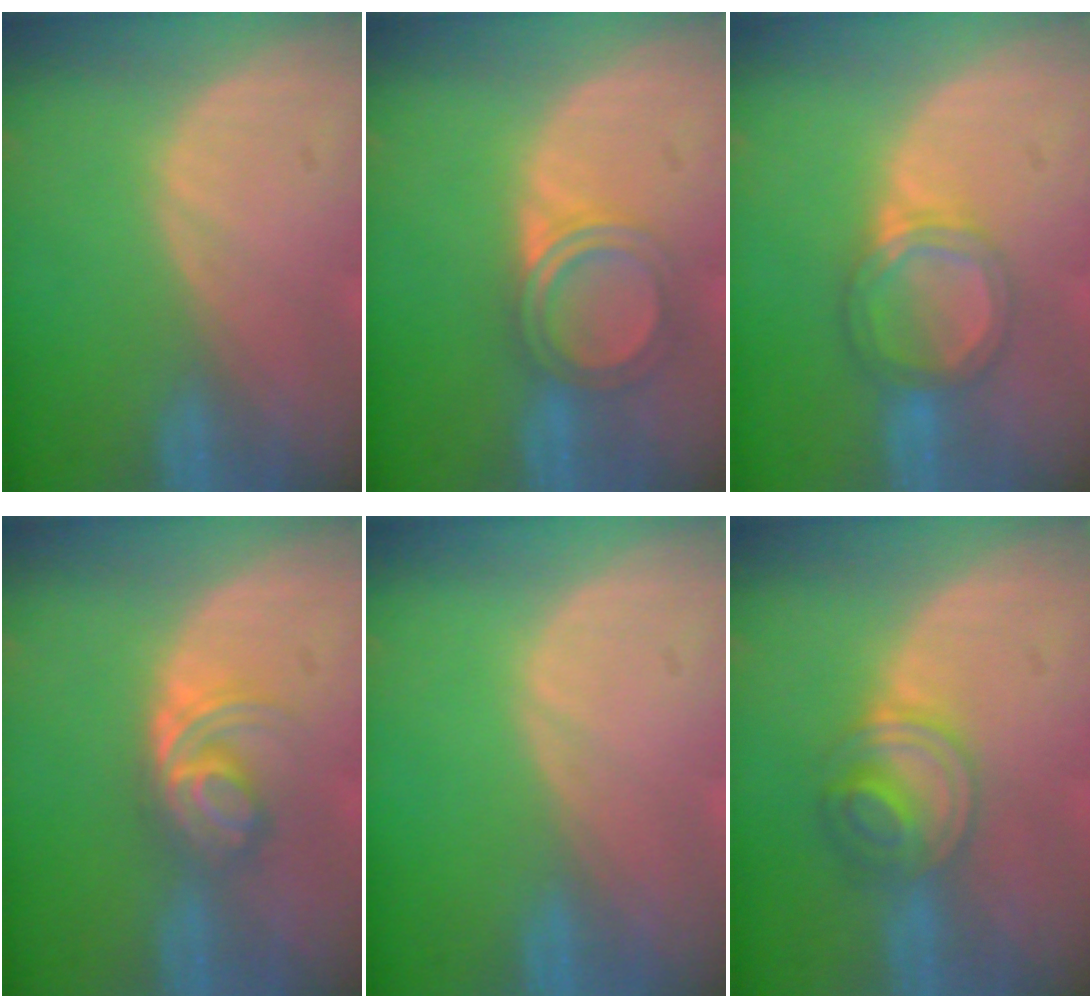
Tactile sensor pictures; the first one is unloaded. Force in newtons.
{"total": 4.9, "press": 4.7, "slide": 1.4}
{"total": 5.3, "press": 5.0, "slide": 1.7}
{"total": 6.0, "press": 5.0, "slide": 3.2}
{"total": 0.0}
{"total": 5.6, "press": 5.6, "slide": 0.6}